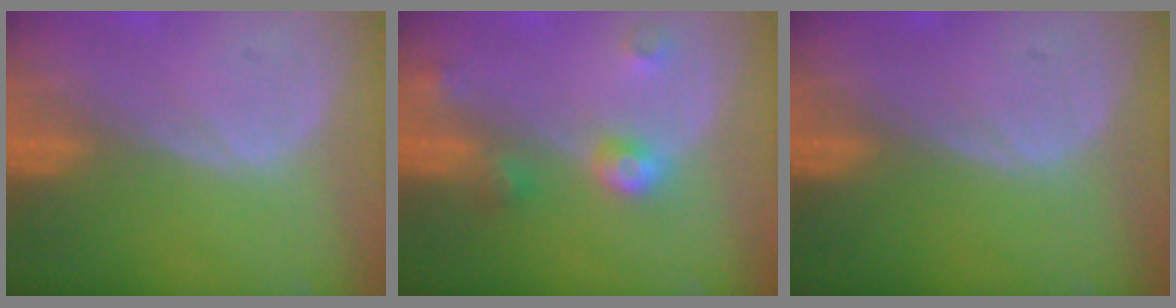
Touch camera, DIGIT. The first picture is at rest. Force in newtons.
{"total": 4.6, "press": 4.1, "slide": 2.0}
{"total": 0.0}